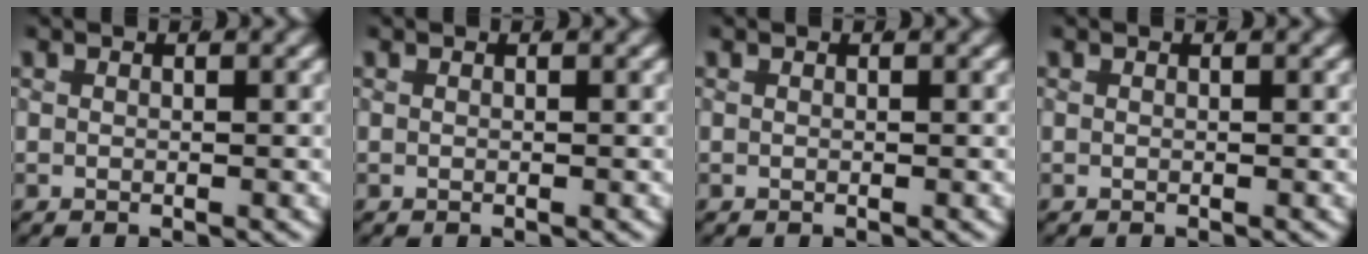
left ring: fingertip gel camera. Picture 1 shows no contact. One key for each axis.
{"total": 0.0}
{"total": 0.0}
{"total": 0.0}